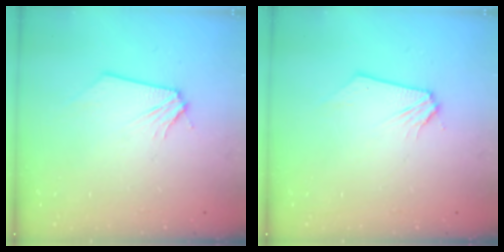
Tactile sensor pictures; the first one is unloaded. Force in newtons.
{"total": 0.0}